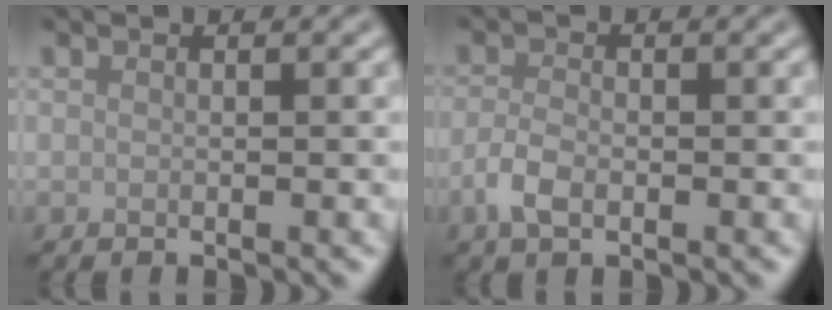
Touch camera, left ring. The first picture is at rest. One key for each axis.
{"total": 2.3, "fx": -1.0, "fy": 1.1, "fz": 1.7, "tx": -0.036, "ty": -0.001, "tz": -0.023}